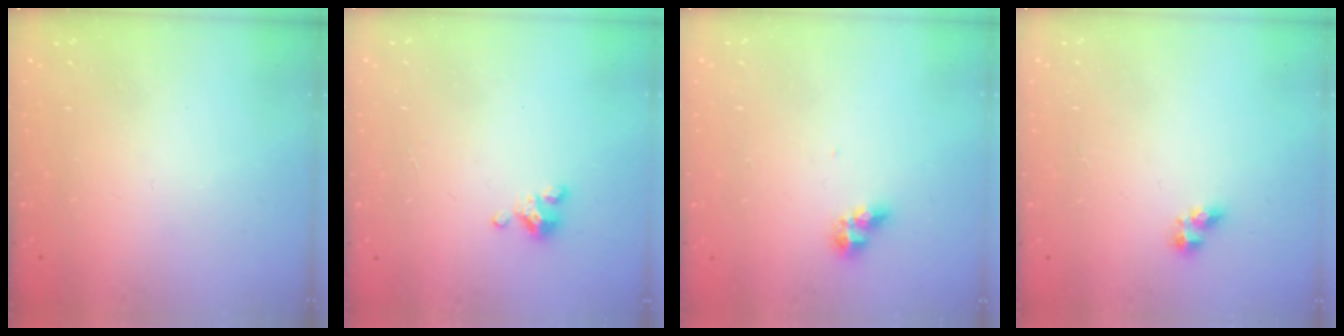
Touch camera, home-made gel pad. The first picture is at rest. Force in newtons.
{"total": 3.4, "press": 3.4, "slide": 0.2}
{"total": 6.4, "press": 6.3, "slide": 0.5}
{"total": 5.1, "press": 5.0, "slide": 0.4}